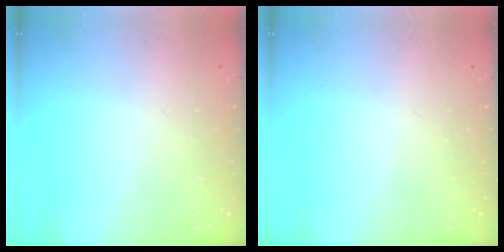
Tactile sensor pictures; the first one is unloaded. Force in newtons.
{"total": 0.0}